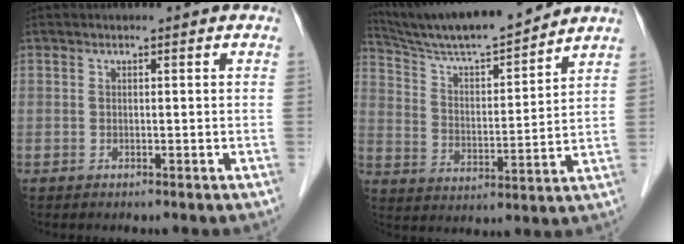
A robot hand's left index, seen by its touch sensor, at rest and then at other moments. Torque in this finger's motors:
{"motor_torque": [0.24, -0.42, 0.17, 0.10]}